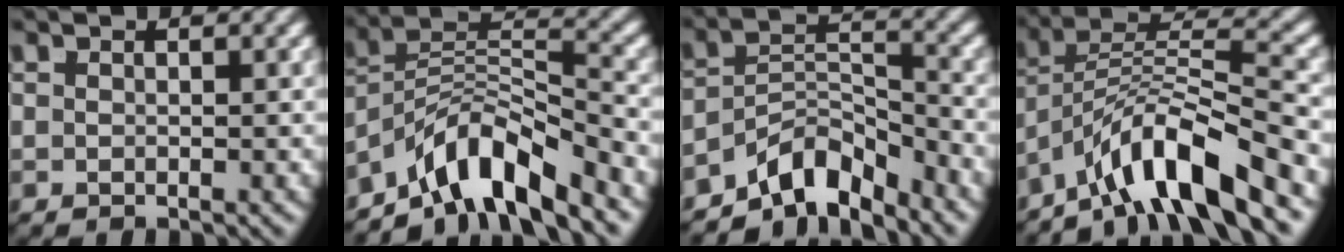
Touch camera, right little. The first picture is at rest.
{"total": 10.4, "force": [-4.8, 6.3, 6.7], "torque": [-0.103, -0.023, -0.074]}
{"total": 8.8, "force": [-6.0, 4.6, 4.4], "torque": [-0.058, -0.025, -0.092]}
{"total": 8.5, "force": [-3.2, 4.4, 6.5], "torque": [-0.106, -0.022, -0.044]}